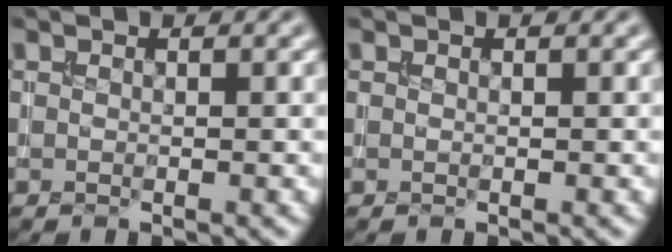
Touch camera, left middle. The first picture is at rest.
{"total": 0.0}